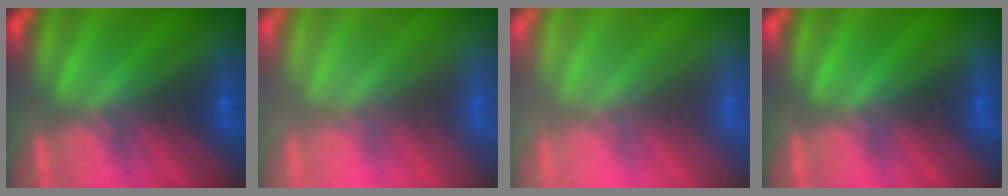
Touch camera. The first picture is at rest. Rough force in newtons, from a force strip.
{"total": 3.0}
{"total": 3.0}
{"total": 0.0}